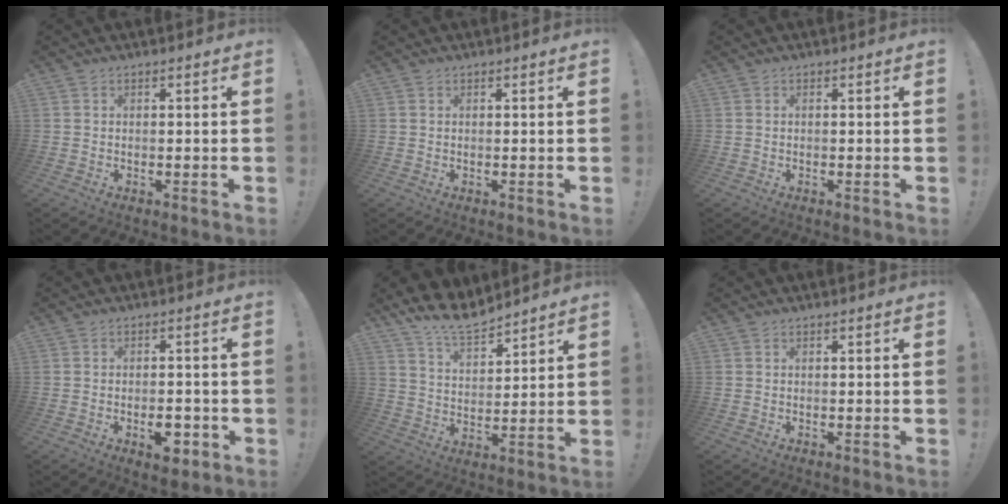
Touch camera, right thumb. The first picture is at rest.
{"total": 0.0}
{"total": 0.0}
{"total": 5.7, "force": [-2.4, 3.1, 4.2], "torque": [-0.043, 0.009, -0.037]}
{"total": 10.3, "force": [9.1, 3.2, 3.7], "torque": [-0.071, -0.069, 0.170]}
{"total": 0.0}